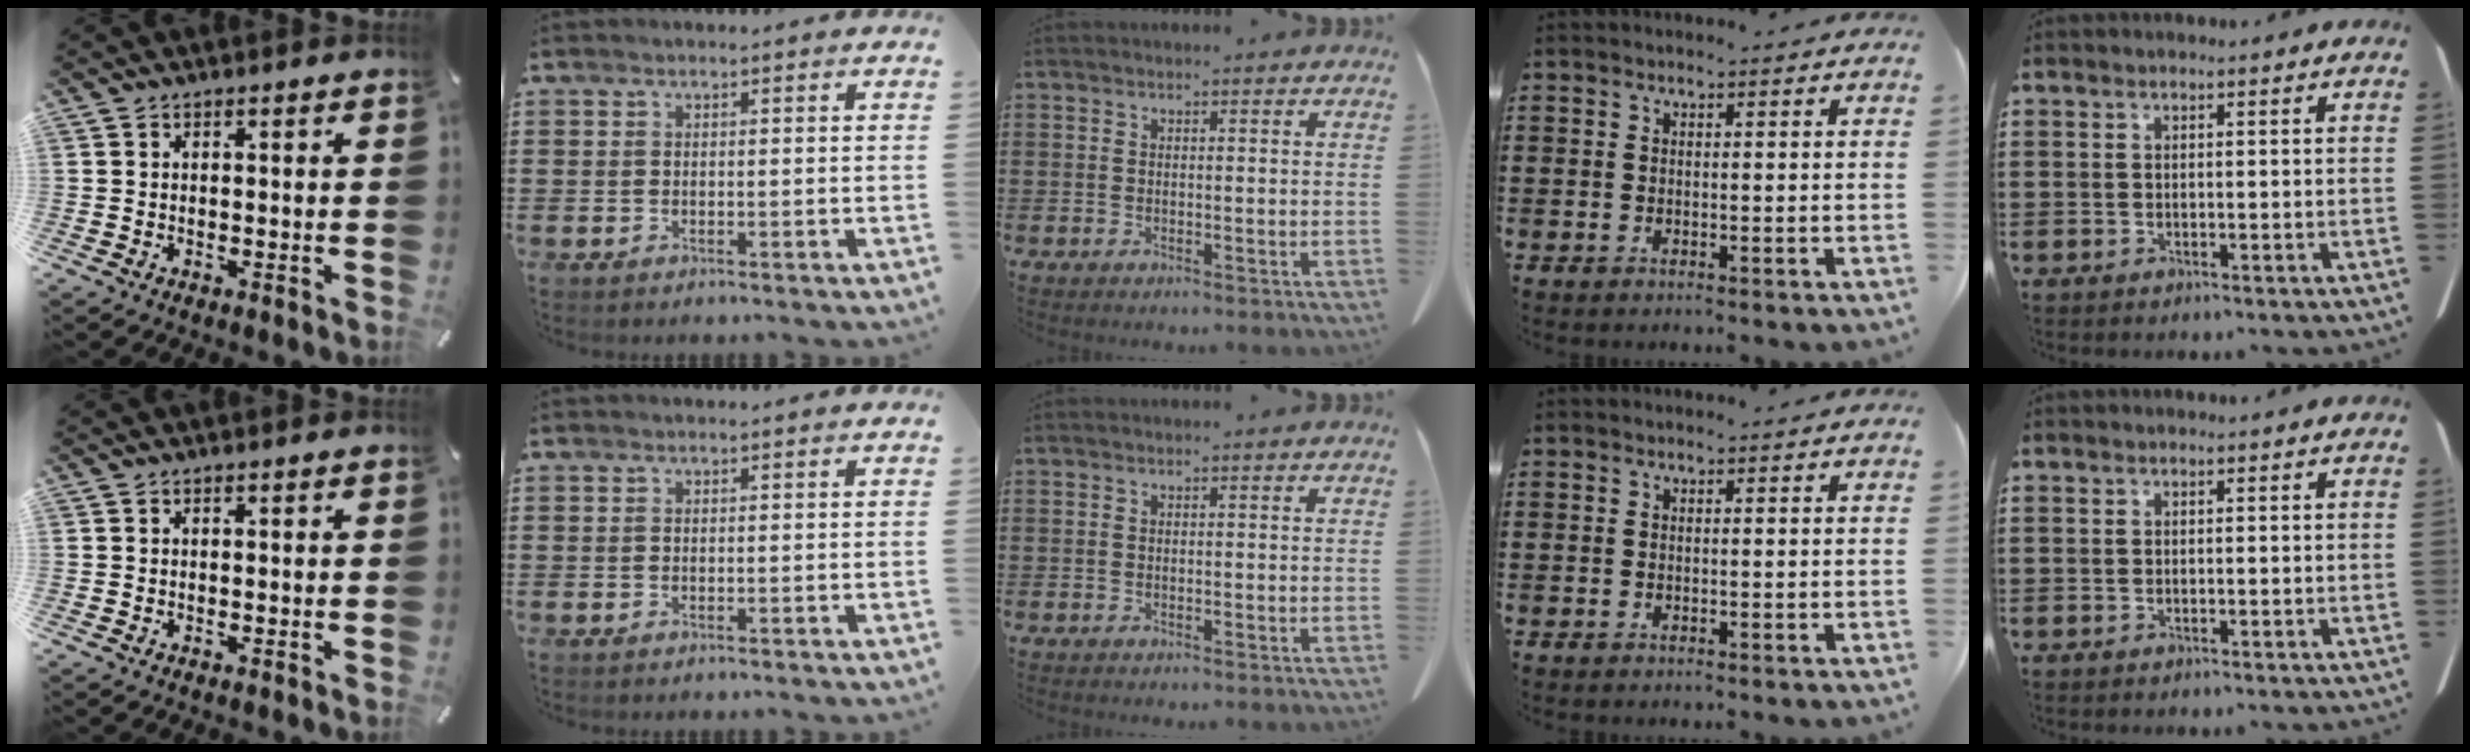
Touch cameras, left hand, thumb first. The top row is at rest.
{}